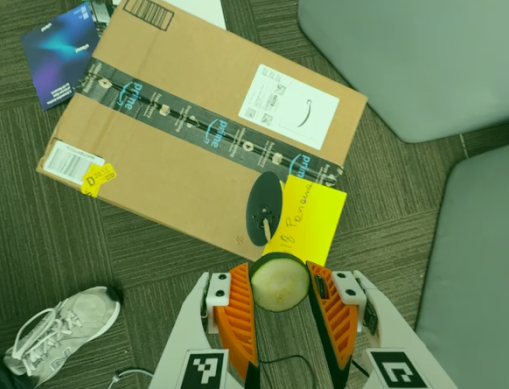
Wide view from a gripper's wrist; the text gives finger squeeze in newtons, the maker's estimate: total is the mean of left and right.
{"total": 9.6, "left": 9.8, "right": 9.5}